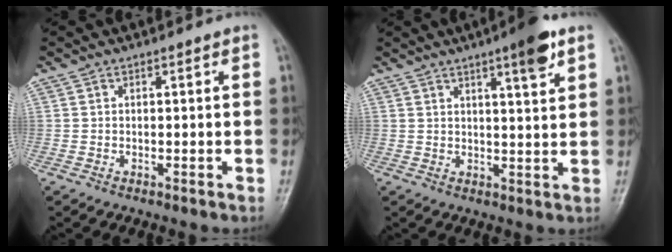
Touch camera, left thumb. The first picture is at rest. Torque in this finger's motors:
{"motor_torque": [1.30, 0.72, 0.76, -0.85, 0.03]}